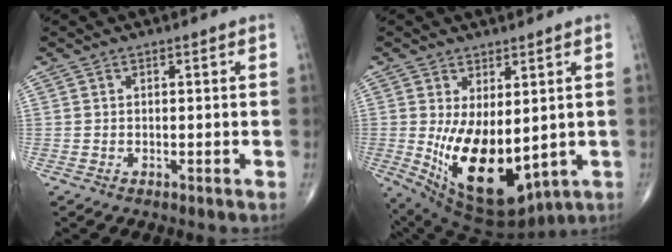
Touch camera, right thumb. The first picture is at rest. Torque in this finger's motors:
{"motor_torque": [0.84, 0.92, 1.42, 0.91, 0.57]}